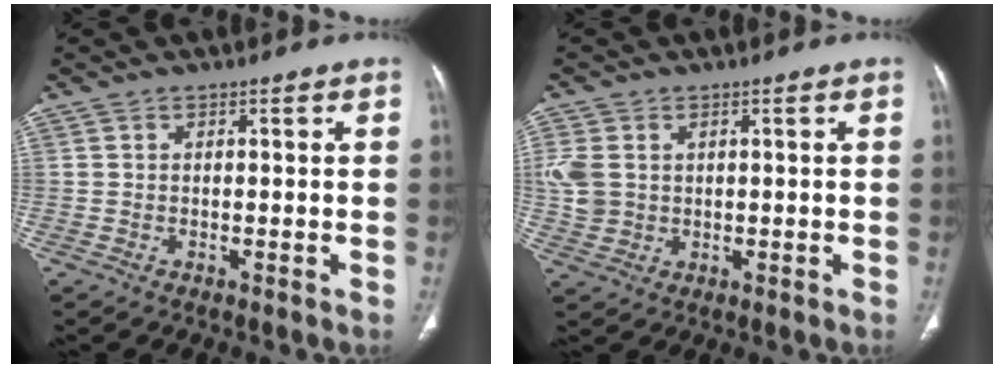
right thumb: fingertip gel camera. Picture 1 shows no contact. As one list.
[{"total": 5.8, "force": [1.1, 4.5, 3.4], "torque": [-0.077, -0.002, 0.028]}]